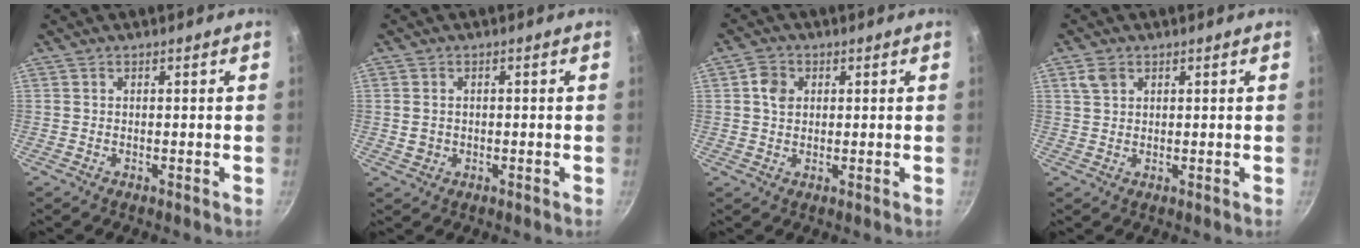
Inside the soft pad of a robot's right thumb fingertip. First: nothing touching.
{"total": 2.4, "force": [-0.3, 2.1, 1.2], "torque": [-0.019, 0.005, -0.004]}
{"total": 3.9, "force": [0.9, 3.1, 2.1], "torque": [-0.026, 0.004, 0.012]}
{"total": 2.9, "force": [1.4, 2.1, 1.5], "torque": [-0.020, 0.000, 0.028]}